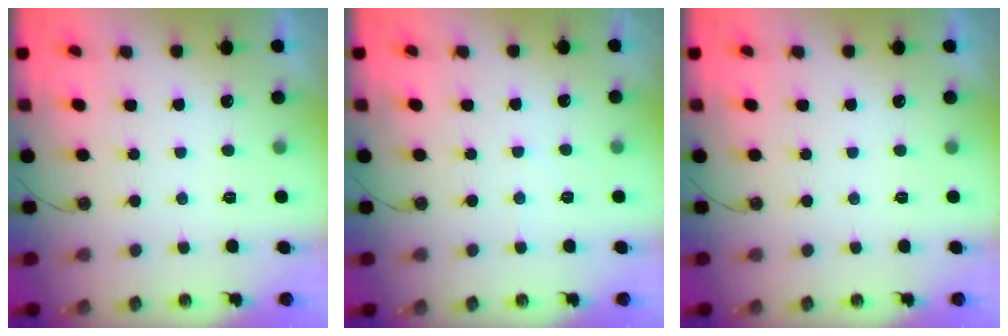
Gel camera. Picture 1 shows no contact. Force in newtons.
{"total": 3.9, "press": 3.9, "slide": 0.6}
{"total": 0.0}